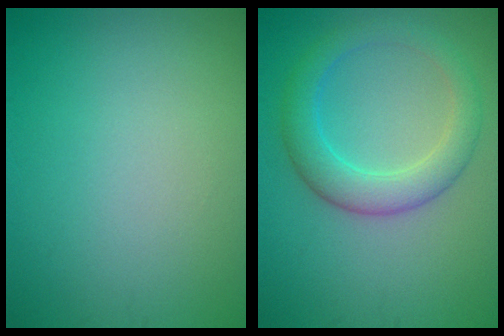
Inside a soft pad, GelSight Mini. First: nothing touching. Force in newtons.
{"total": 4.3, "press": 4.3, "slide": 0.1}